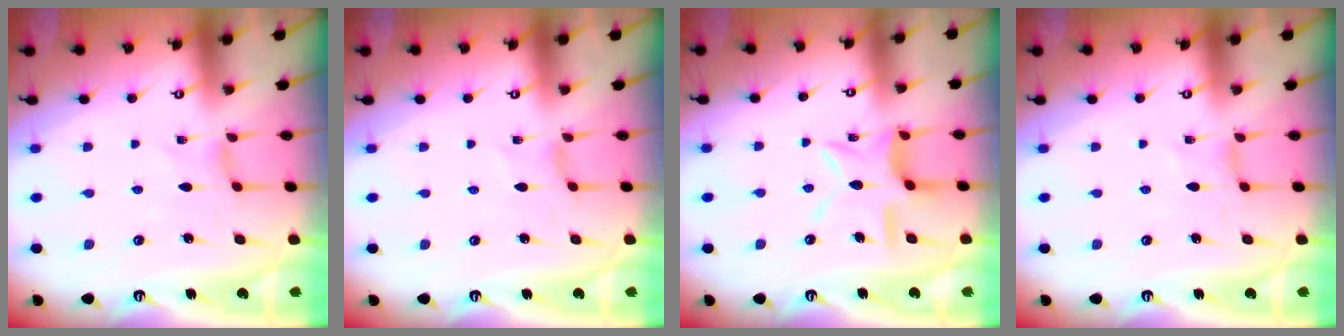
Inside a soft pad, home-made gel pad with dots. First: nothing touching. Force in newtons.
{"total": 1.1, "press": 1.1, "slide": 0.3}
{"total": 11.9, "press": 11.8, "slide": 1.2}
{"total": 0.8, "press": 0.7, "slide": 0.1}